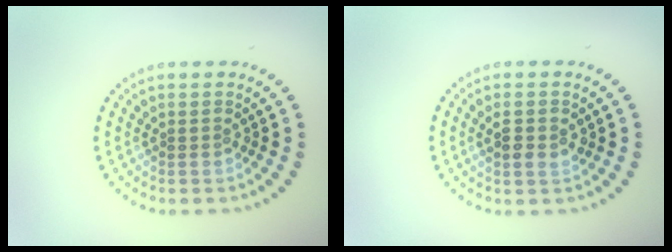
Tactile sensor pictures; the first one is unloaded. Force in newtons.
{"total": 1.9, "press": 1.9, "slide": 0.5}